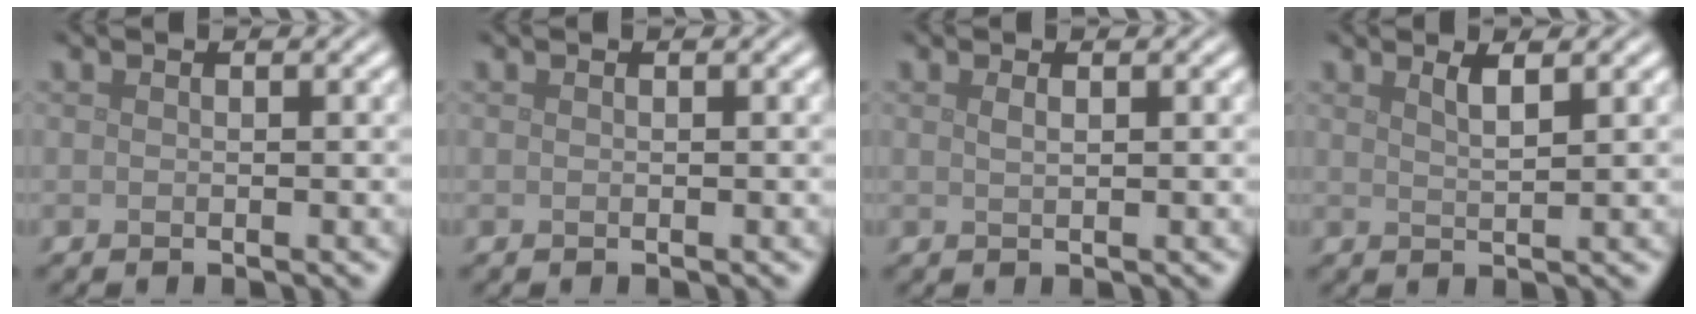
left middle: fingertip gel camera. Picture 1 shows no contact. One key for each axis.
{"total": 0.0}
{"total": 0.8, "fx": 0.4, "fy": 0.2, "fz": 0.6, "tx": -0.011, "ty": 0.001, "tz": 0.006}
{"total": 2.0, "fx": 1.2, "fy": 0.5, "fz": 1.5, "tx": -0.017, "ty": 0.003, "tz": 0.016}